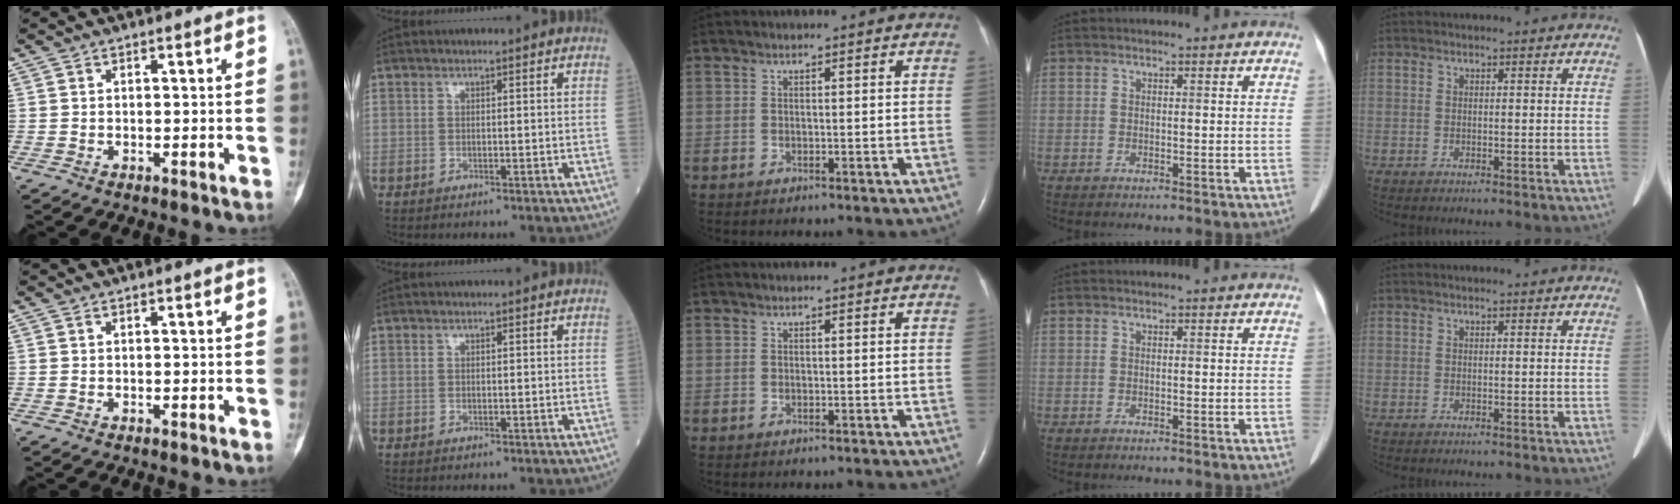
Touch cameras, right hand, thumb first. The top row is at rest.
{}